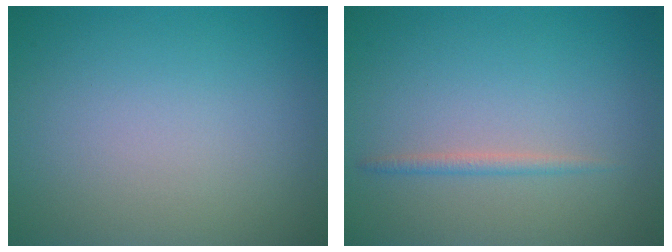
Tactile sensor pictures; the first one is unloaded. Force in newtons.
{"total": 1.1, "press": 1.1, "slide": 0.0}